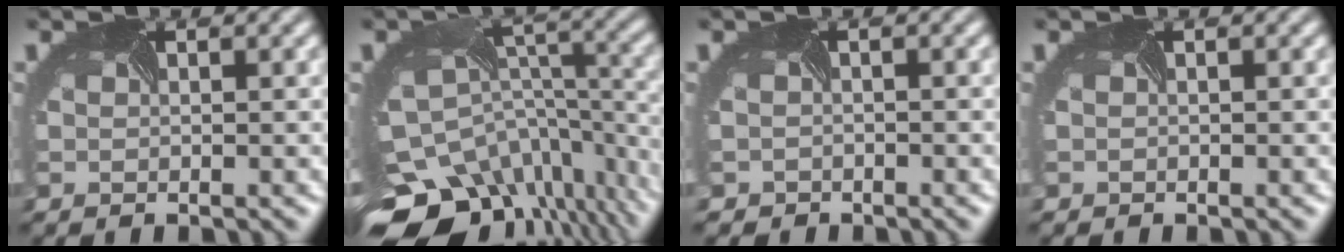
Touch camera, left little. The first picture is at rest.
{"total": 14.9, "force": [-11.0, 8.4, 5.4], "torque": [-0.130, -0.039, -0.136]}
{"total": 1.7, "force": [-1.2, 1.0, -0.5], "torque": [0.016, -0.015, -0.019]}
{"total": 0.6, "force": [-0.4, 0.0, -0.4], "torque": [0.006, -0.007, -0.005]}